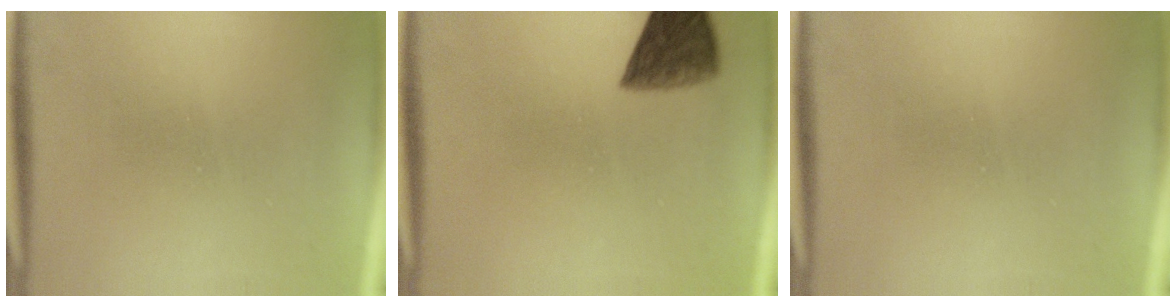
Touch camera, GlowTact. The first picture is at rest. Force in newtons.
{"total": 7.6}
{"total": 0.0}